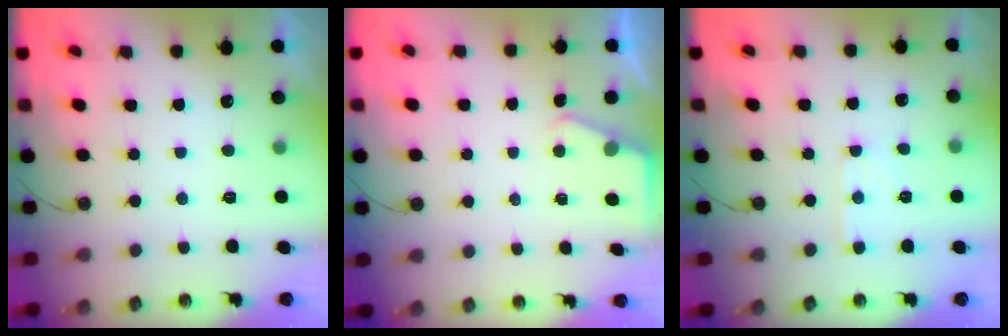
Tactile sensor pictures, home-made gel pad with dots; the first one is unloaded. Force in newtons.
{"total": 2.3, "press": 2.3, "slide": 0.4}
{"total": 3.4, "press": 3.3, "slide": 0.5}